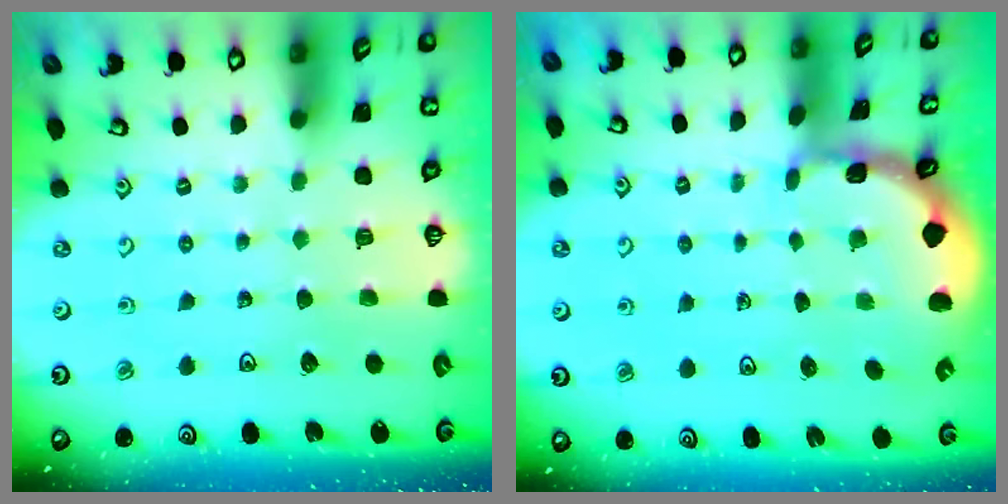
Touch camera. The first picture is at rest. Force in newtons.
{"total": 1.3, "press": 1.2, "slide": 0.1}